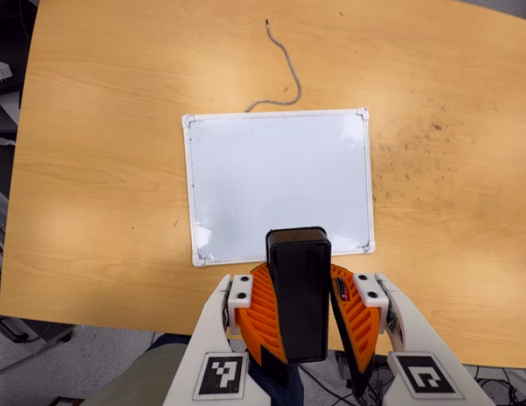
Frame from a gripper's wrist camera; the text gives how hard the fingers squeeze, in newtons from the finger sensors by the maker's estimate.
{"total": 11.0, "left": 10.8, "right": 11.2}